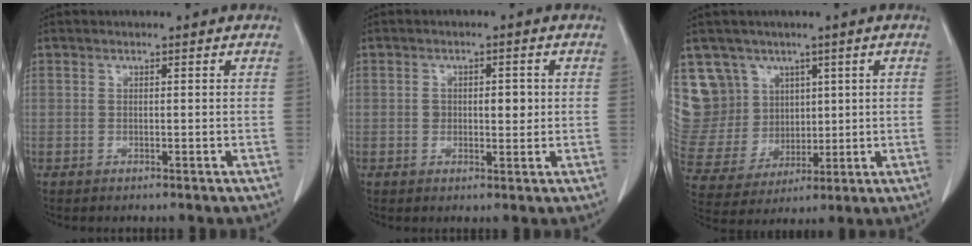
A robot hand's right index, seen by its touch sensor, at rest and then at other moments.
{"total": 3.6, "force": [0.3, 2.1, 2.9], "torque": [-0.042, 0.005, 0.008]}
{"total": 10.7, "force": [6.1, 8.8, 1.0], "torque": [-0.043, 0.047, 0.139]}